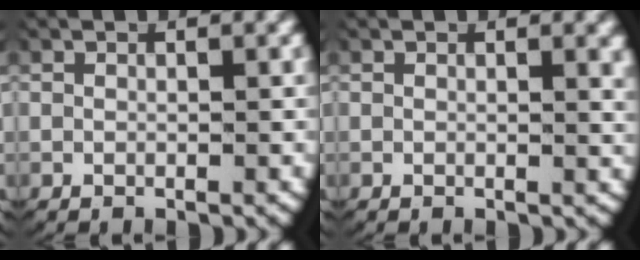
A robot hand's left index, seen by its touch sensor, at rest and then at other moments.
{"total": 0.8, "force": [0.5, -0.1, 0.7], "torque": [-0.010, -0.006, 0.008]}